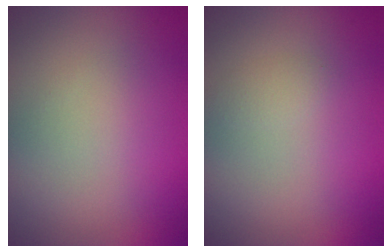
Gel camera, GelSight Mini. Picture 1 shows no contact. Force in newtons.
{"total": 0.8, "press": 0.8, "slide": 0.0}